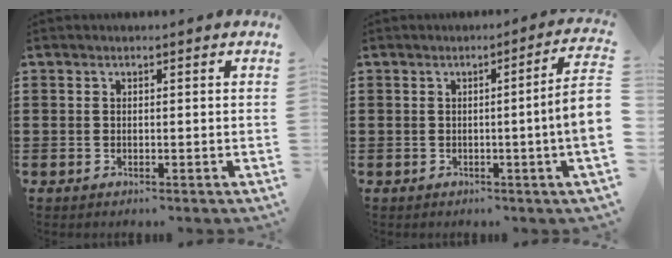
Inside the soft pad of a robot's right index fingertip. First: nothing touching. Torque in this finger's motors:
{"motor_torque": [1.35, -0.36, 0.60, 0.17]}